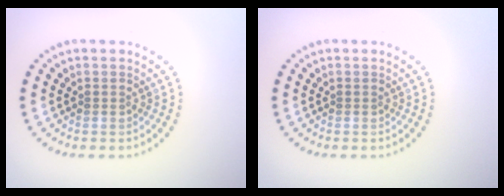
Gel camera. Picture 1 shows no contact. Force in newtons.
{"total": 0.0}